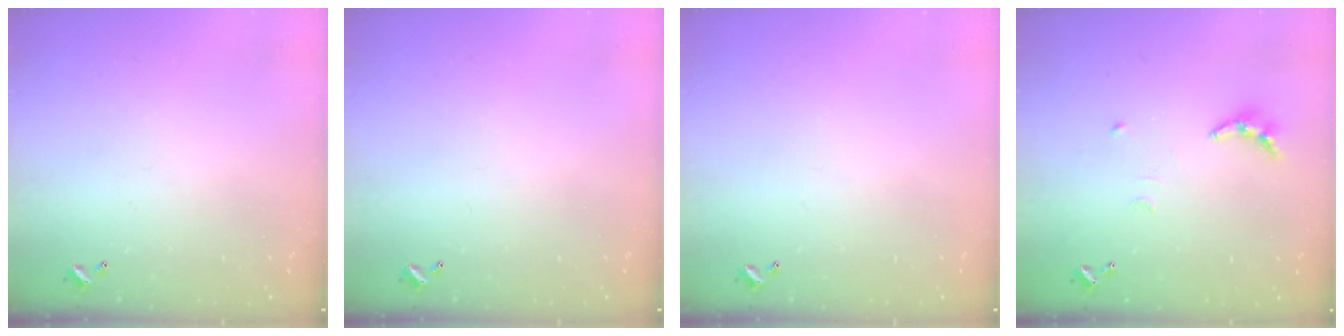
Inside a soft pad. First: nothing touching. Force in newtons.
{"total": 0.0}
{"total": 0.0}
{"total": 7.9, "press": 7.9, "slide": 0.2}